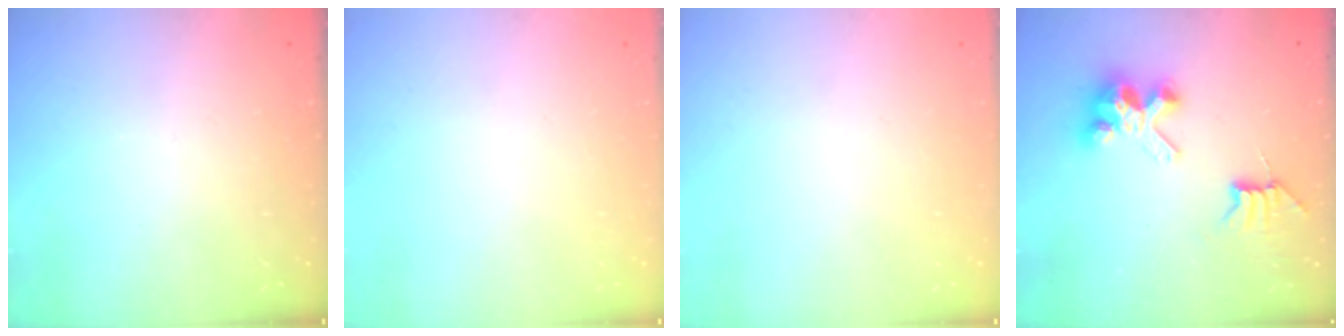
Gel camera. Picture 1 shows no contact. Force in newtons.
{"total": 0.0}
{"total": 0.0}
{"total": 8.1, "press": 8.1, "slide": 0.7}